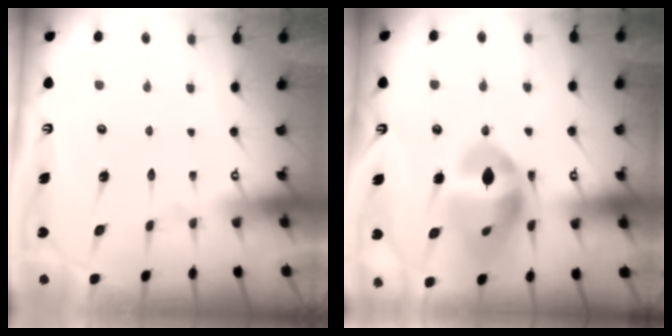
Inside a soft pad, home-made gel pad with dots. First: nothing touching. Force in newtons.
{"total": 15.6, "press": 14.5, "slide": 5.7}